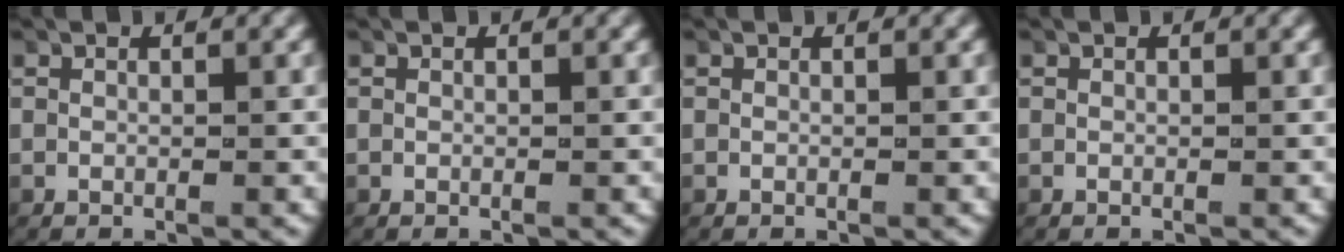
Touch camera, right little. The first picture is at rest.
{"total": 0.0}
{"total": 0.0}
{"total": 0.0}